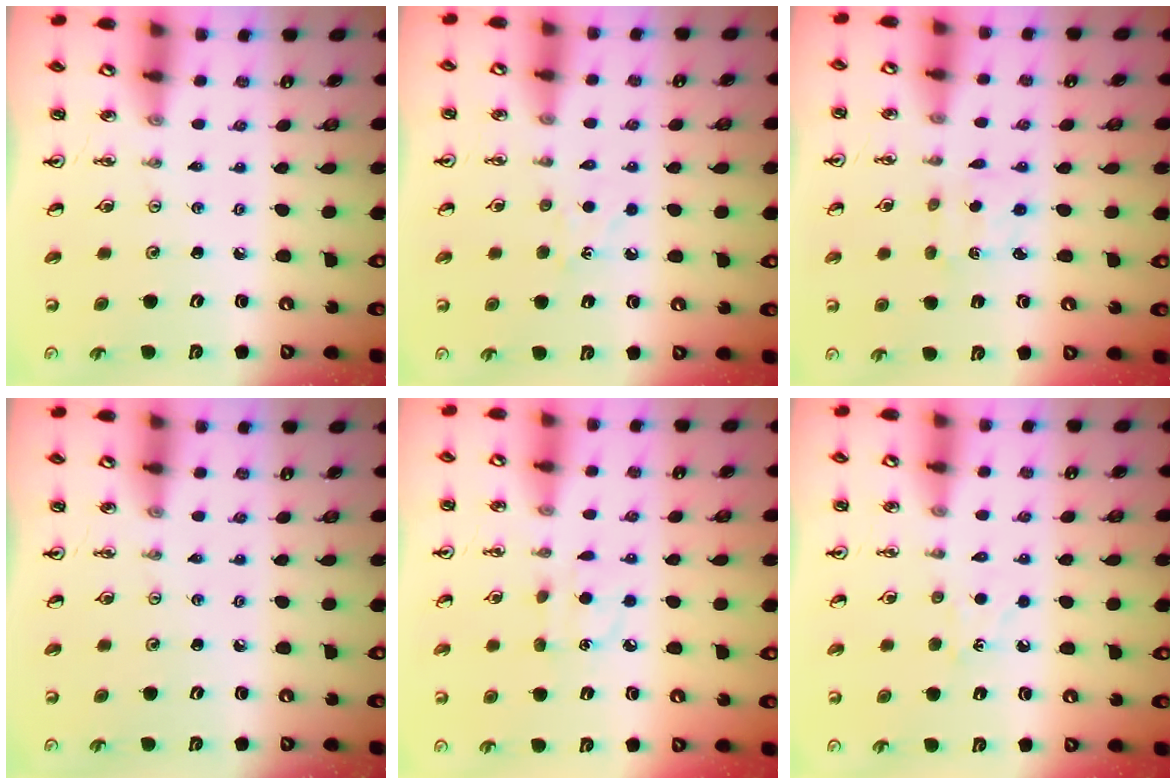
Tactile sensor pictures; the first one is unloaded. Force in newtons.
{"total": 5.1, "press": 5.0, "slide": 0.7}
{"total": 2.5, "press": 2.4, "slide": 0.5}
{"total": 0.0}
{"total": 6.6, "press": 6.5, "slide": 0.6}
{"total": 5.1, "press": 5.0, "slide": 0.7}